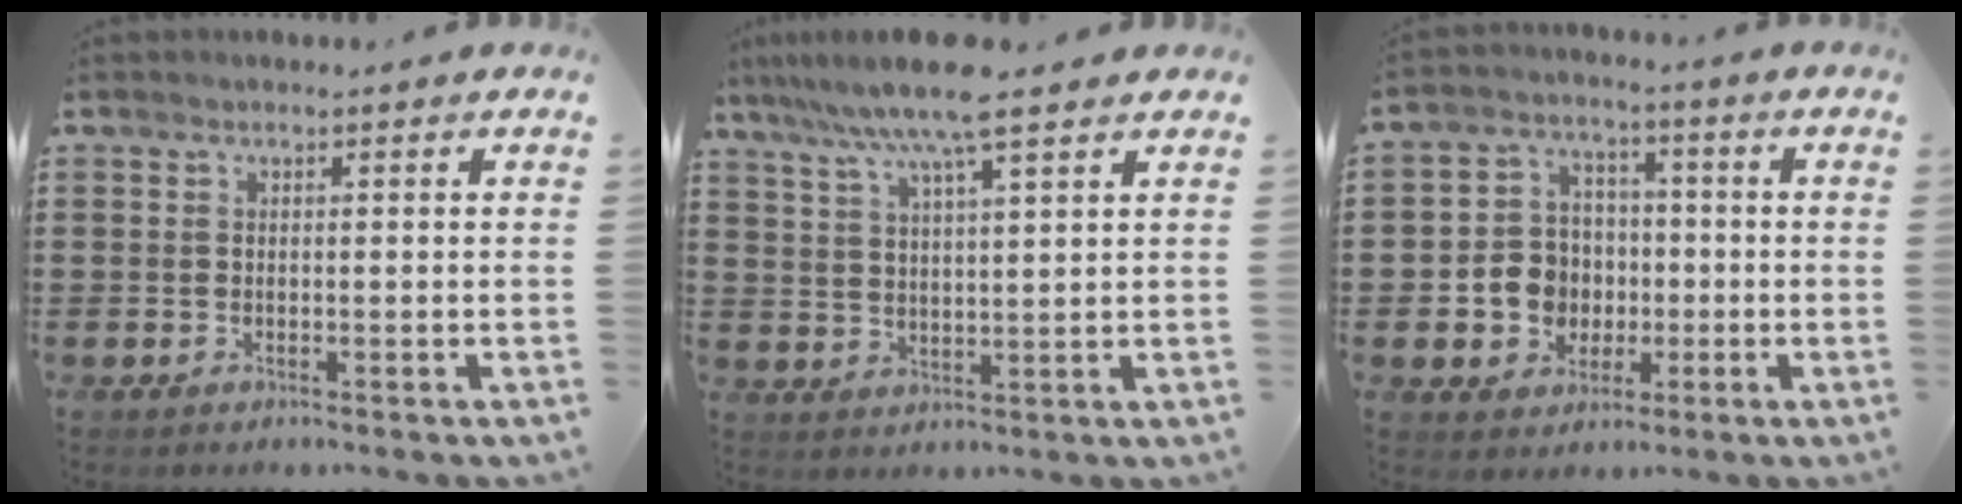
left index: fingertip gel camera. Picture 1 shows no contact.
{"total": 9.2, "force": [7.2, 0.5, 5.8], "torque": [-0.130, -0.016, 0.128]}
{"total": 7.2, "force": [-1.0, 6.7, 2.4], "torque": [-0.071, 0.021, -0.015]}